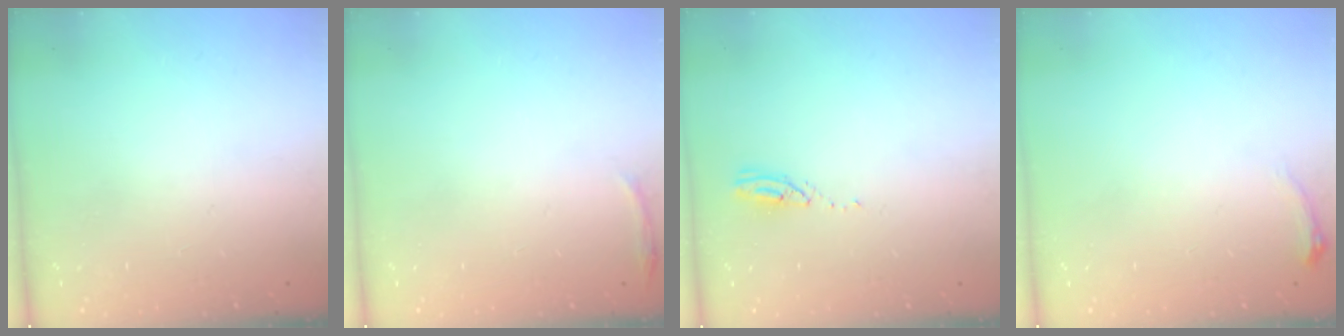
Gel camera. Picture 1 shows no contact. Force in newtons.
{"total": 3.0, "press": 1.9, "slide": 2.3}
{"total": 3.1, "press": 3.1, "slide": 0.1}
{"total": 4.5, "press": 4.3, "slide": 1.1}